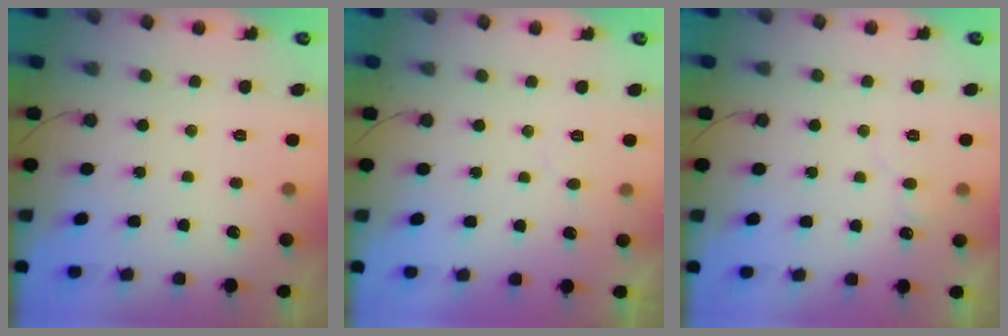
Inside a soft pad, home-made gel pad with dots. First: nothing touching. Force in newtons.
{"total": 3.5, "press": 3.5, "slide": 0.4}
{"total": 4.5, "press": 4.5, "slide": 0.5}